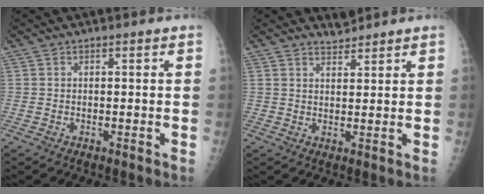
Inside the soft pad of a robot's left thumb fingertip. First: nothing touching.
{"total": 2.0, "force": [2.0, 0.4, -0.3], "torque": [0.016, -0.016, 0.035]}